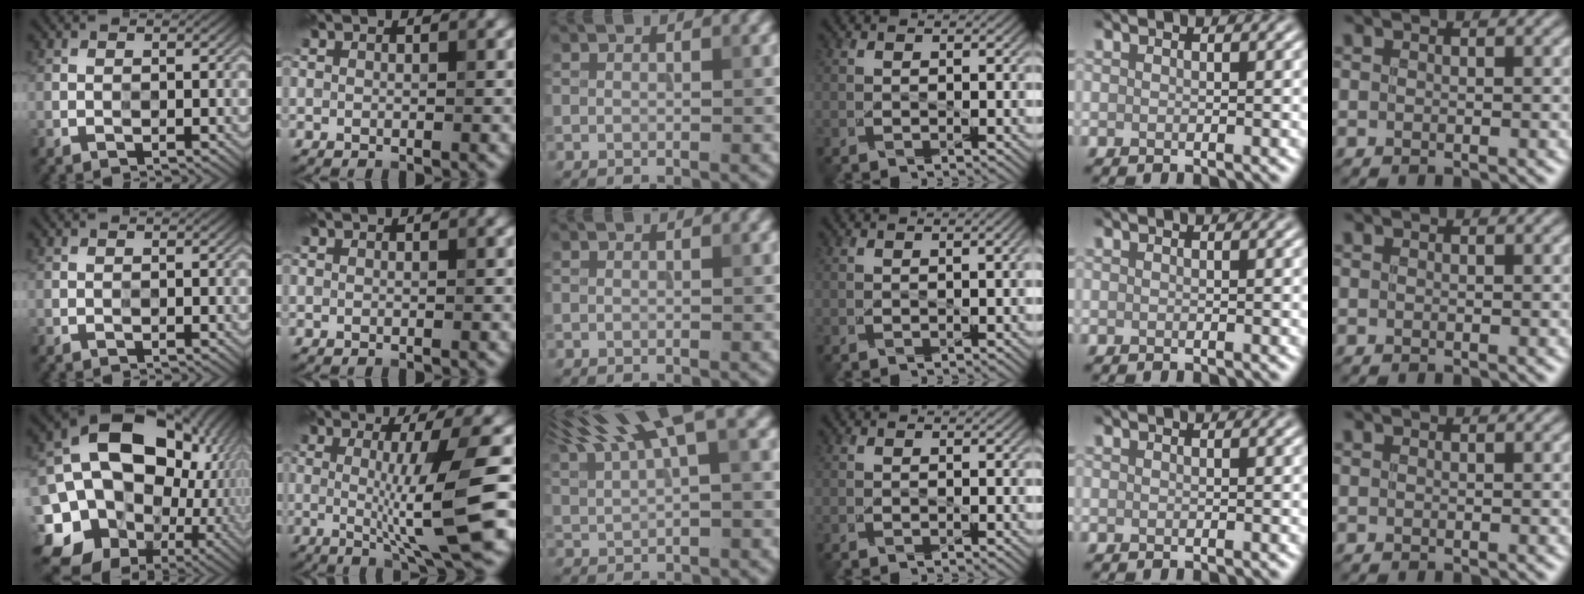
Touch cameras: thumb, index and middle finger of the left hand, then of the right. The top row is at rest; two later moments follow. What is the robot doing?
{"motion": "wipe", "object": "measuring cup"}